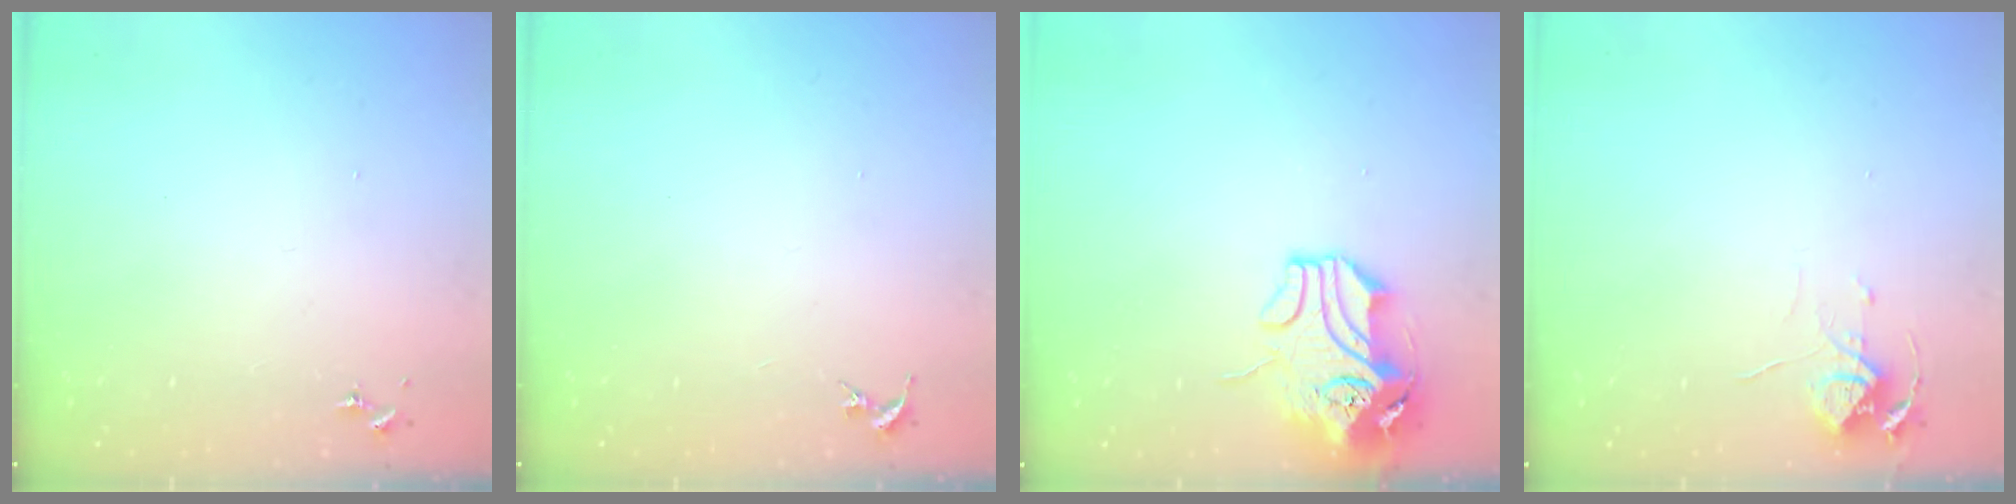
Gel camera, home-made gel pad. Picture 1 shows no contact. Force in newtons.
{"total": 0.0}
{"total": 11.6, "press": 11.4, "slide": 2.0}
{"total": 6.1, "press": 6.1, "slide": 0.4}